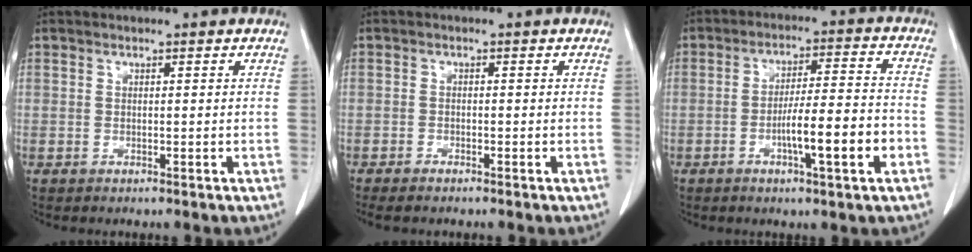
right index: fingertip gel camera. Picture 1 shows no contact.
{"total": 2.1, "force": [-1.8, 0.5, 1.0], "torque": [-0.017, -0.004, -0.027]}
{"total": 10.0, "force": [-3.5, 0.4, 9.3], "torque": [-0.150, 0.003, -0.056]}